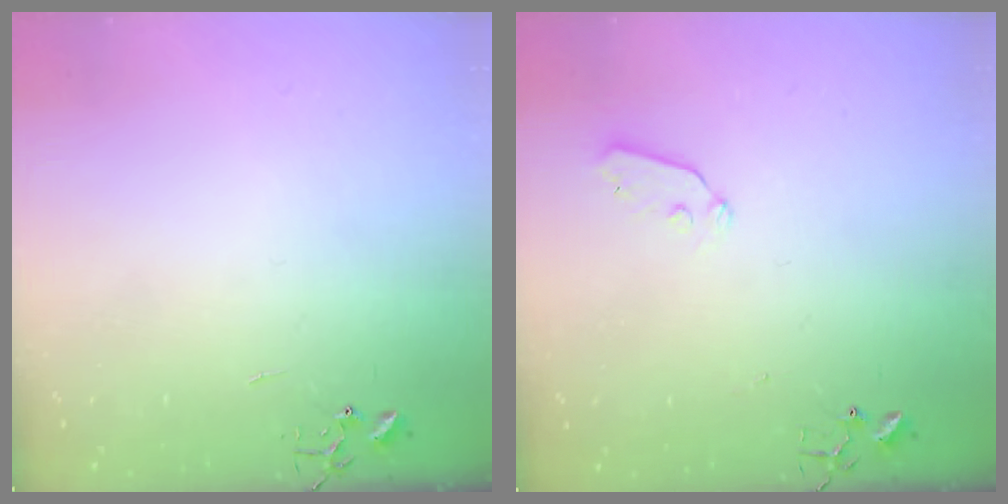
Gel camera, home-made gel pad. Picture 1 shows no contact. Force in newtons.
{"total": 3.3, "press": 3.3, "slide": 0.4}